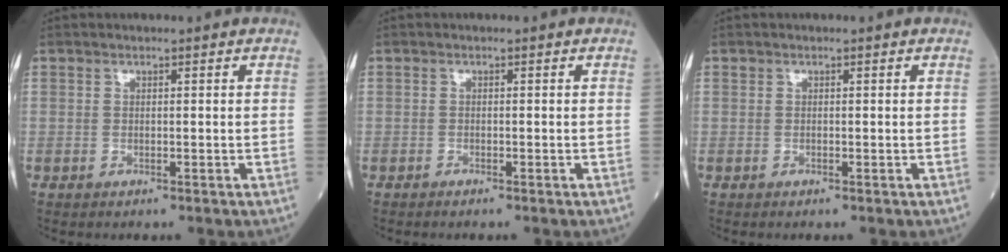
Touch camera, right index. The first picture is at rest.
{"total": 0.8, "force": [-0.7, 0.0, 0.4], "torque": [-0.007, -0.001, -0.009]}
{"total": 0.0}